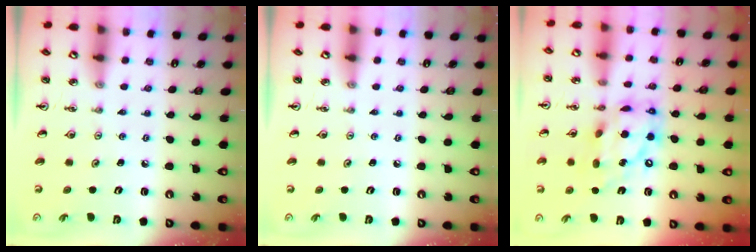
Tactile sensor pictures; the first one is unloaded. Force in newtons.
{"total": 0.0}
{"total": 15.2, "press": 15.1, "slide": 1.2}